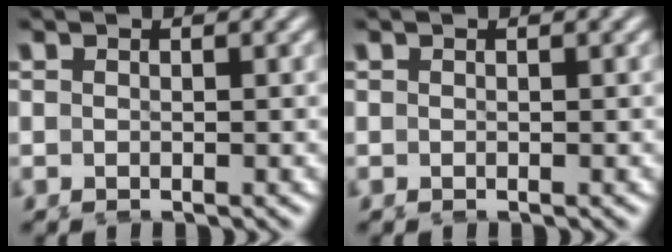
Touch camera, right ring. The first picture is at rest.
{"total": 0.0}